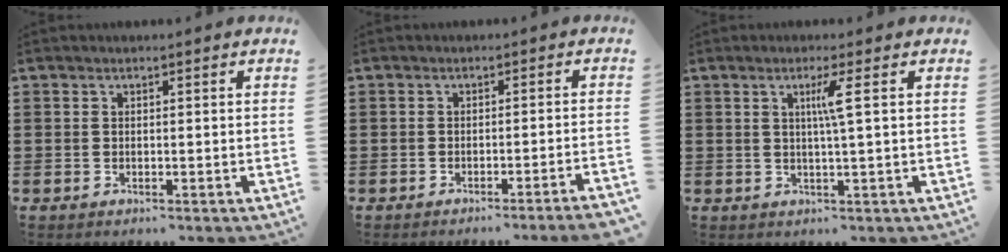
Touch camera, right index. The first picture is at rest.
{"total": 2.2, "force": [-1.8, -0.6, 1.1], "torque": [-0.018, -0.004, -0.035]}
{"total": 3.3, "force": [0.8, -0.7, 3.1], "torque": [-0.060, -0.006, 0.008]}